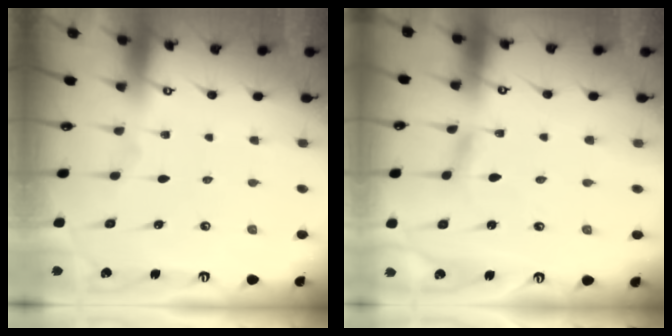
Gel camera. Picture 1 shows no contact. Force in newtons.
{"total": 3.4, "press": 3.4, "slide": 0.3}